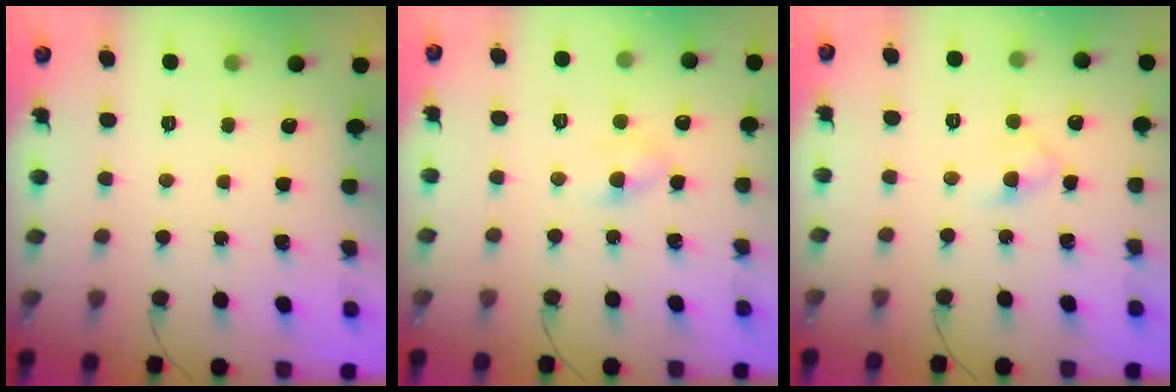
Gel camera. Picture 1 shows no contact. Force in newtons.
{"total": 2.9, "press": 2.7, "slide": 1.2}
{"total": 2.9, "press": 2.6, "slide": 1.3}